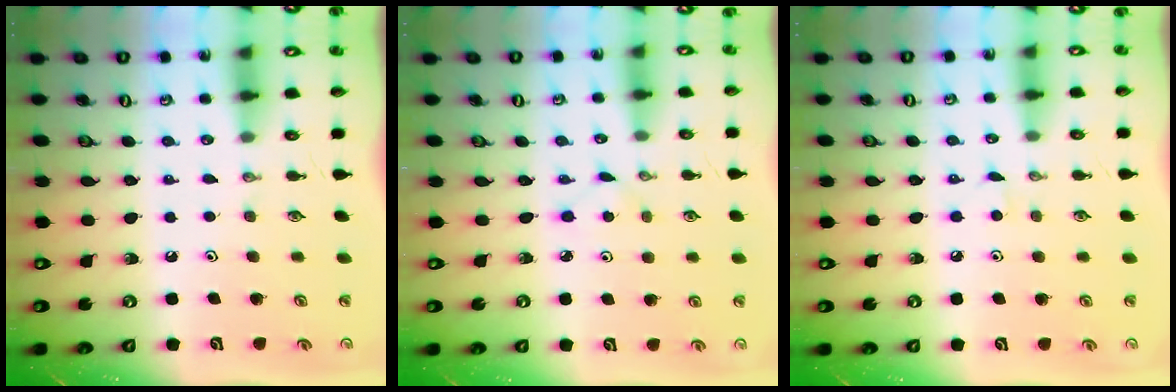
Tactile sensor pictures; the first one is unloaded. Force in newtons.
{"total": 1.6, "press": 1.6, "slide": 0.2}
{"total": 2.8, "press": 2.8, "slide": 0.3}